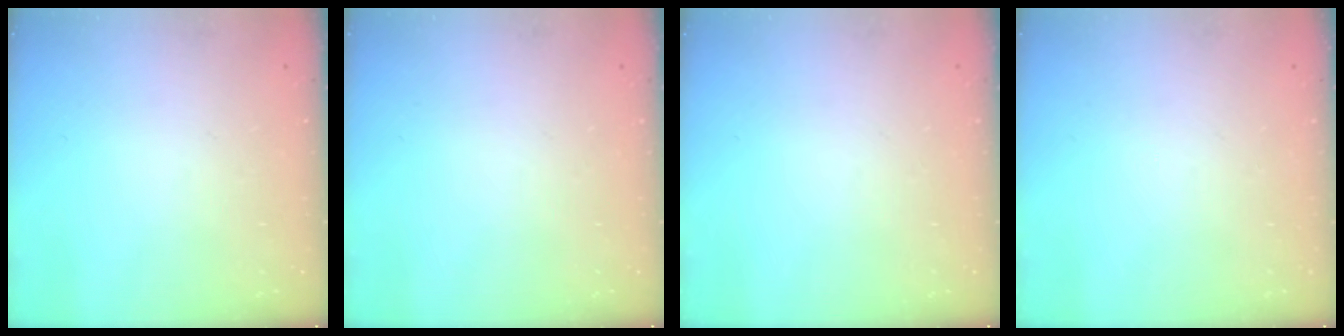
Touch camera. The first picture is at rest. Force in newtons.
{"total": 0.0}
{"total": 0.0}
{"total": 0.0}